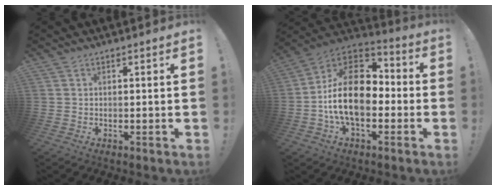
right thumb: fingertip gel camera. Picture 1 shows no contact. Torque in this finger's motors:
{"motor_torque": [0.46, 1.39, 1.50, -1.27, 0.43]}